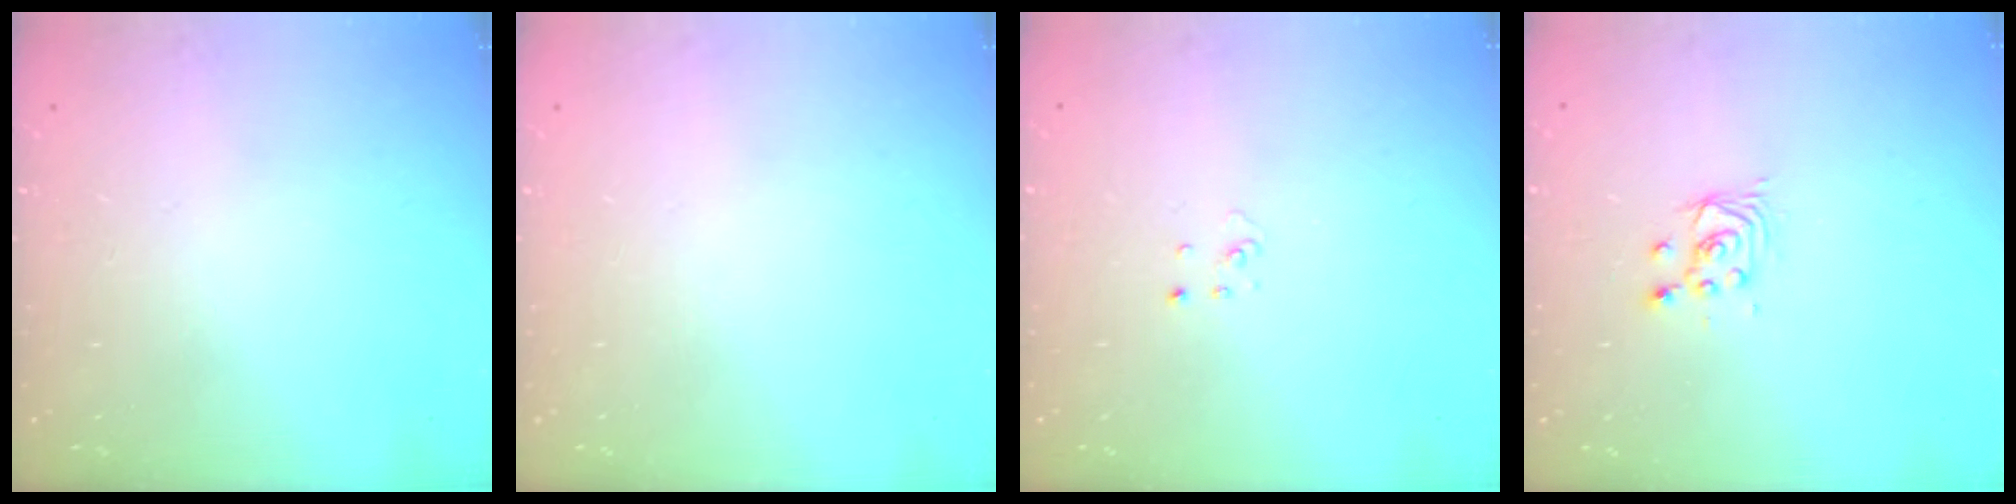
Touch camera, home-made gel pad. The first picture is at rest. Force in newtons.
{"total": 0.0}
{"total": 2.1, "press": 2.1, "slide": 0.1}
{"total": 2.6, "press": 2.6, "slide": 0.1}